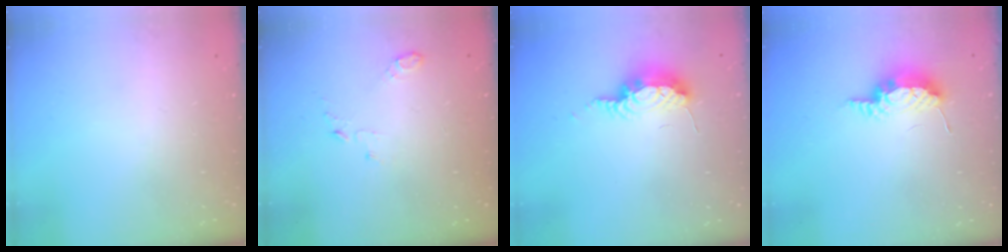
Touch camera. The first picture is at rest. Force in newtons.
{"total": 4.7, "press": 4.6, "slide": 0.5}
{"total": 7.9, "press": 7.7, "slide": 1.8}
{"total": 8.6, "press": 8.1, "slide": 2.7}